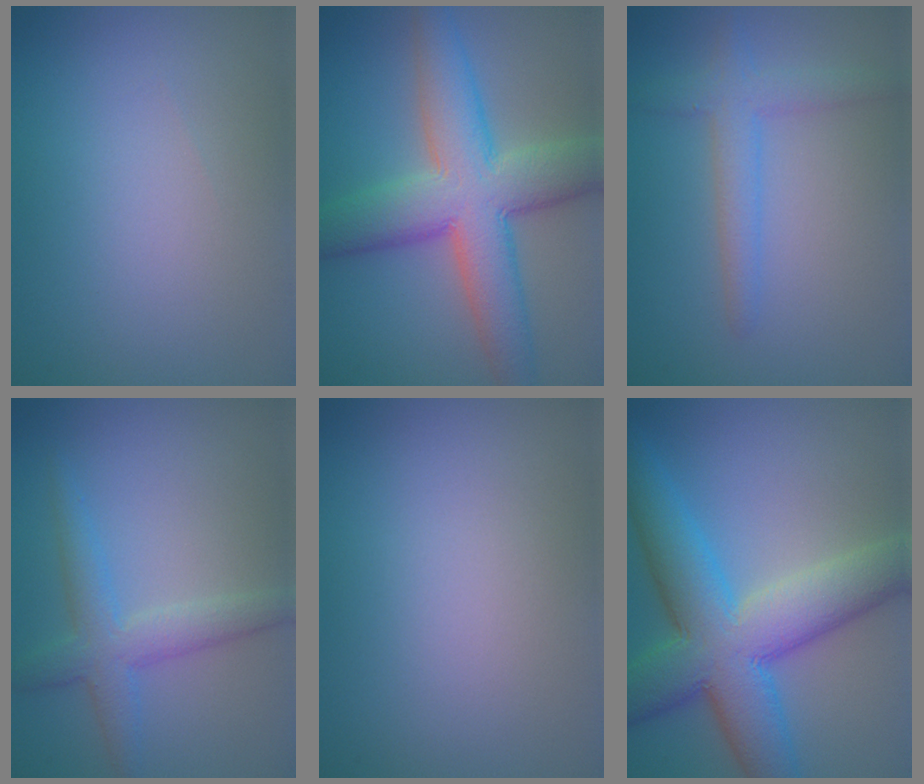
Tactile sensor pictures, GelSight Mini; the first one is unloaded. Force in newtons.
{"total": 9.5, "press": 9.5, "slide": 0.4}
{"total": 2.8, "press": 2.8, "slide": 0.2}
{"total": 3.5, "press": 3.5, "slide": 0.0}
{"total": 0.0}
{"total": 10.5, "press": 10.5, "slide": 0.4}